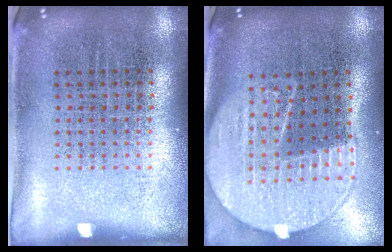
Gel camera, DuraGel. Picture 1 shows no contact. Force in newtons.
{"total": 2.2, "press": 1.9, "slide": 1.0}